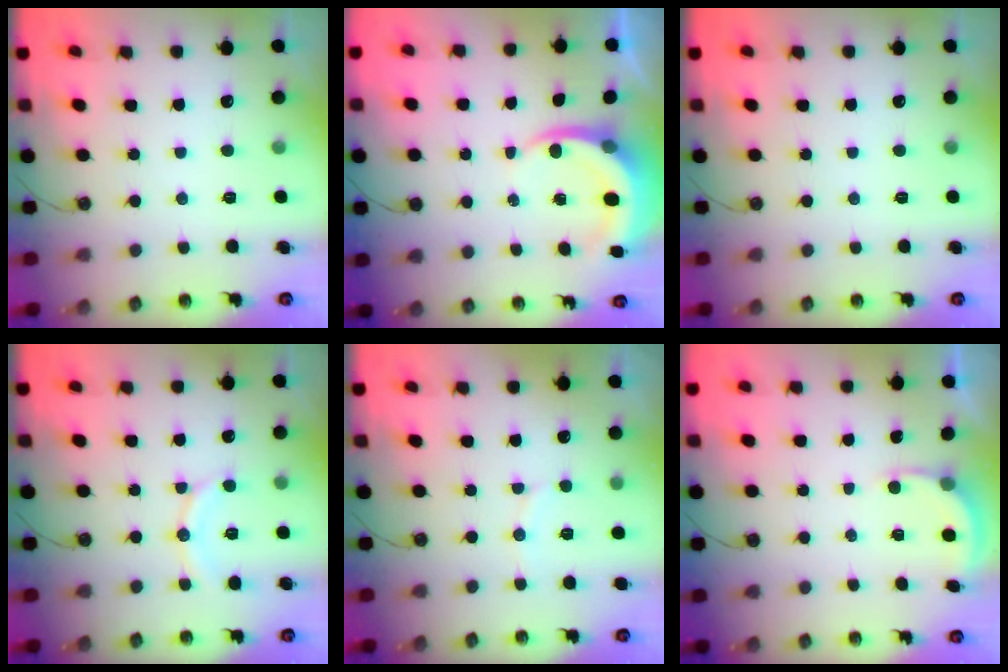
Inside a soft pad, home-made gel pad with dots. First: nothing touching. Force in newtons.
{"total": 5.5, "press": 5.5, "slide": 0.5}
{"total": 0.0}
{"total": 9.8, "press": 9.7, "slide": 1.0}
{"total": 5.1, "press": 4.9, "slide": 1.2}
{"total": 2.7, "press": 2.7, "slide": 0.2}